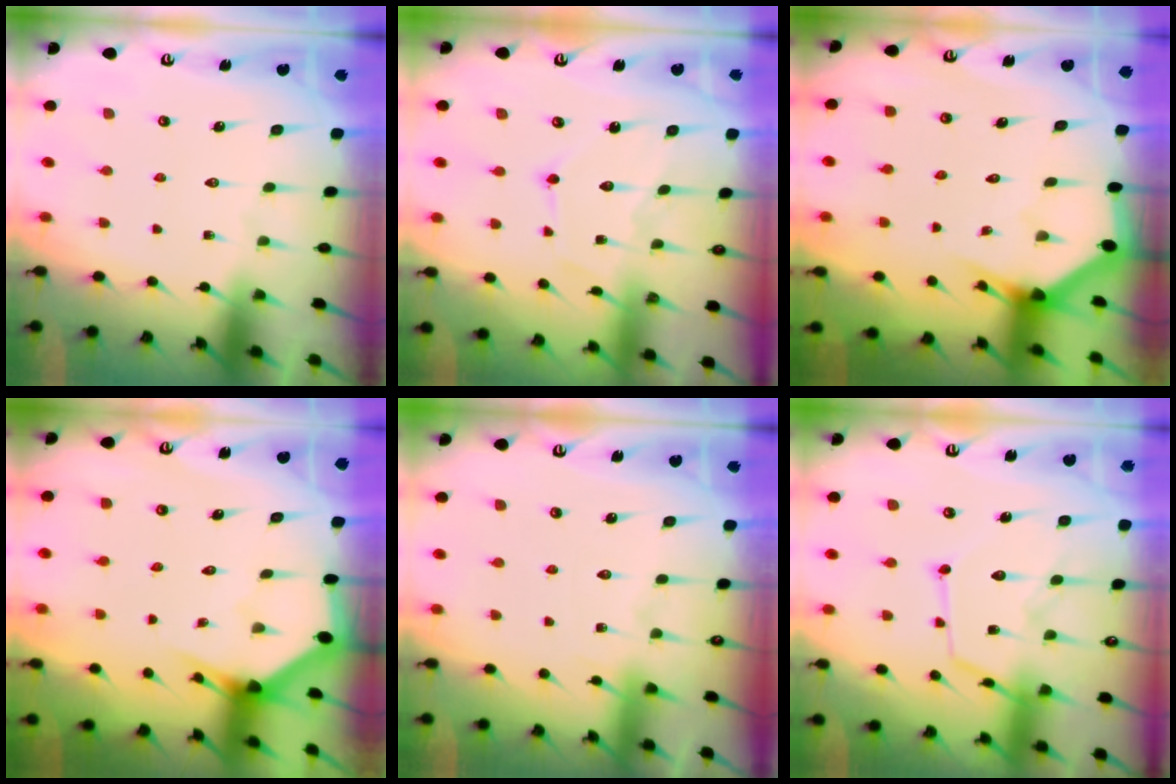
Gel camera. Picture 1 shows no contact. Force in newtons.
{"total": 10.4, "press": 10.4, "slide": 0.5}
{"total": 2.9, "press": 2.9, "slide": 0.1}
{"total": 2.8, "press": 2.8, "slide": 0.1}
{"total": 5.1, "press": 5.1, "slide": 0.6}
{"total": 13.2, "press": 13.1, "slide": 1.2}